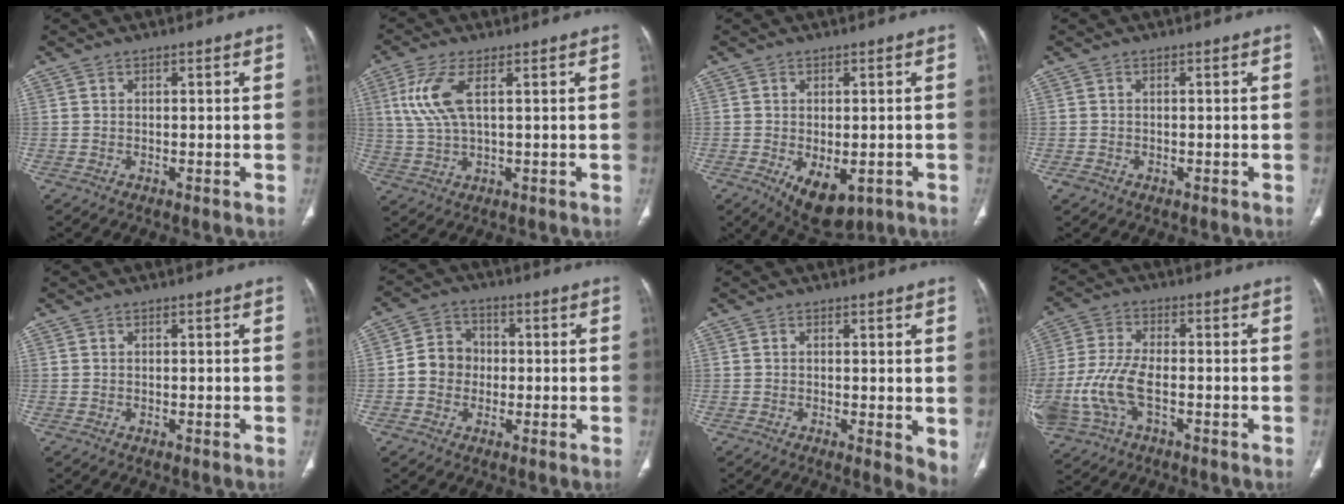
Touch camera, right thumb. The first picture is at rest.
{"total": 7.7, "force": [2.3, 2.7, 6.9], "torque": [-0.177, 0.003, 0.050]}
{"total": 8.5, "force": [-3.2, 4.8, 6.3], "torque": [-0.084, -0.004, -0.033]}
{"total": 1.0, "force": [-0.5, 0.8, 0.4], "torque": [-0.010, 0.004, -0.008]}
{"total": 0.0}
{"total": 6.8, "force": [-0.6, 6.0, 3.0], "torque": [-0.026, 0.019, -0.022]}
{"total": 4.4, "force": [0.1, 1.6, 4.2], "torque": [-0.050, -0.013, 0.001]}
{"total": 12.5, "force": [-3.1, 6.6, 10.1], "torque": [-0.234, 0.012, -0.055]}